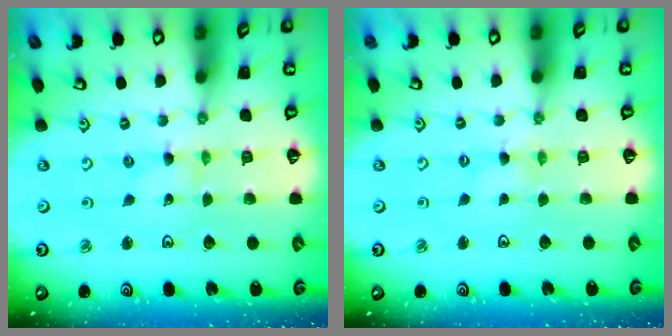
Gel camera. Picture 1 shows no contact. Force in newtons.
{"total": 0.0}